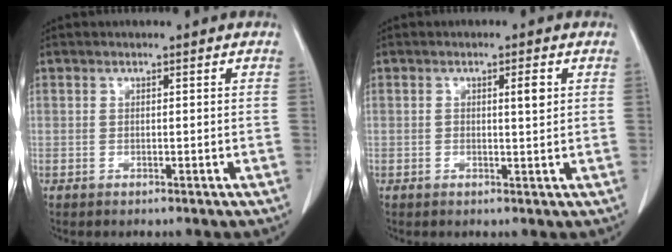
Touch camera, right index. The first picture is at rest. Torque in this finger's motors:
{"motor_torque": [-0.04, -0.02, -0.02, 0.00]}